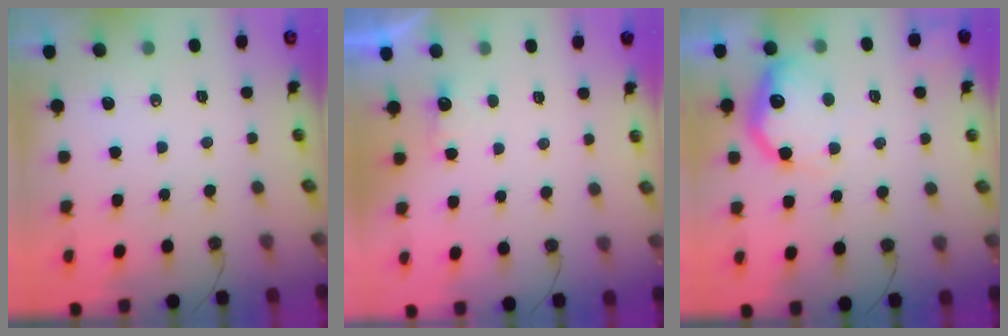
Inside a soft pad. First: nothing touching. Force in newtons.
{"total": 2.4, "press": 2.2, "slide": 0.8}
{"total": 15.2, "press": 15.1, "slide": 1.1}